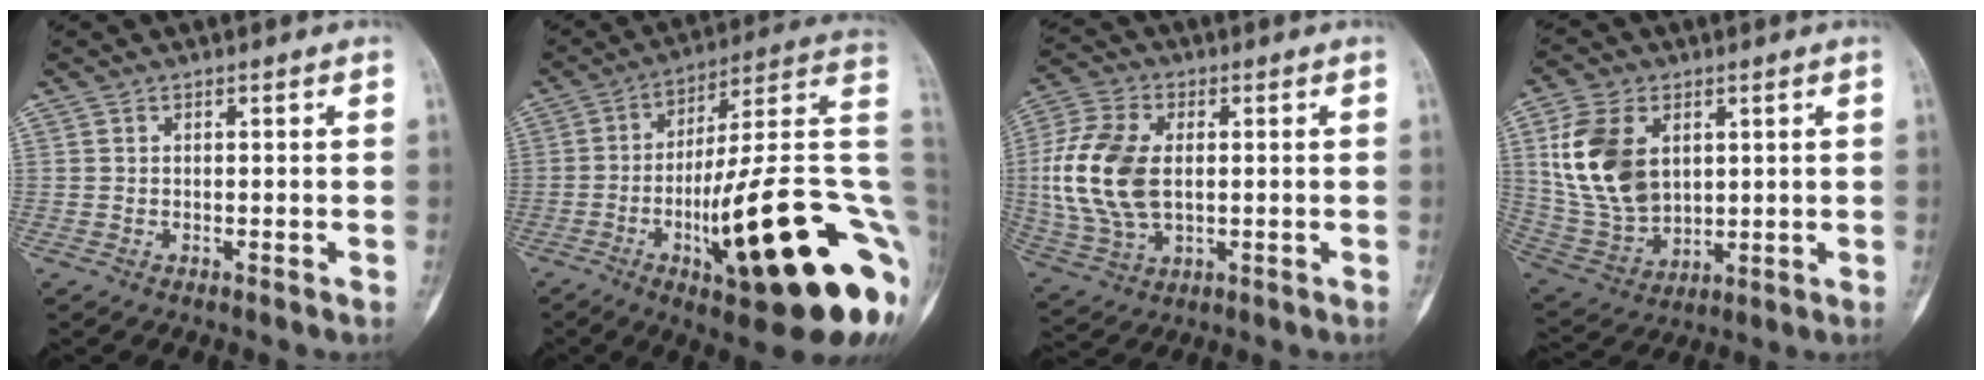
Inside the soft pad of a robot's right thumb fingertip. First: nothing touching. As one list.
[{"total": 31.4, "force": [-6.6, 7.0, 29.9], "torque": [-0.362, 0.011, -0.098]}, {"total": 15.4, "force": [0.7, 9.6, 12.1], "torque": [-0.260, 0.003, 0.017]}, {"total": 15.4, "force": [4.0, 10.4, 10.7], "torque": [-0.194, -0.013, 0.091]}]